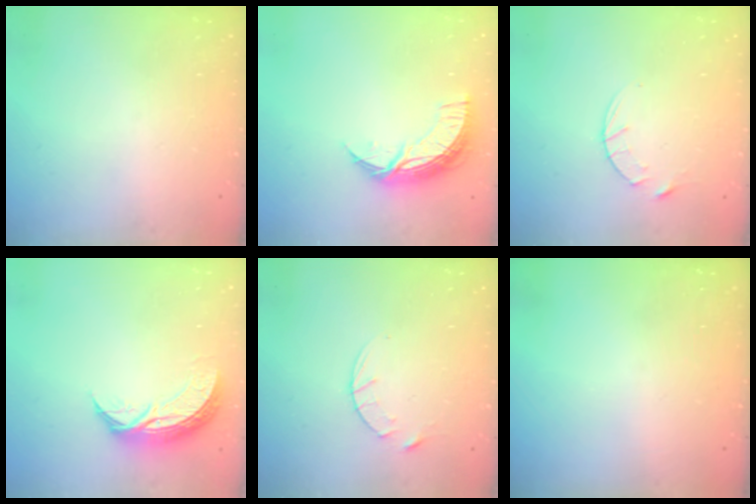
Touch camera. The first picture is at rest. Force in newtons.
{"total": 10.0, "press": 10.0, "slide": 0.5}
{"total": 3.2, "press": 3.2, "slide": 0.4}
{"total": 10.1, "press": 10.1, "slide": 0.3}
{"total": 3.2, "press": 3.2, "slide": 0.4}
{"total": 0.0}